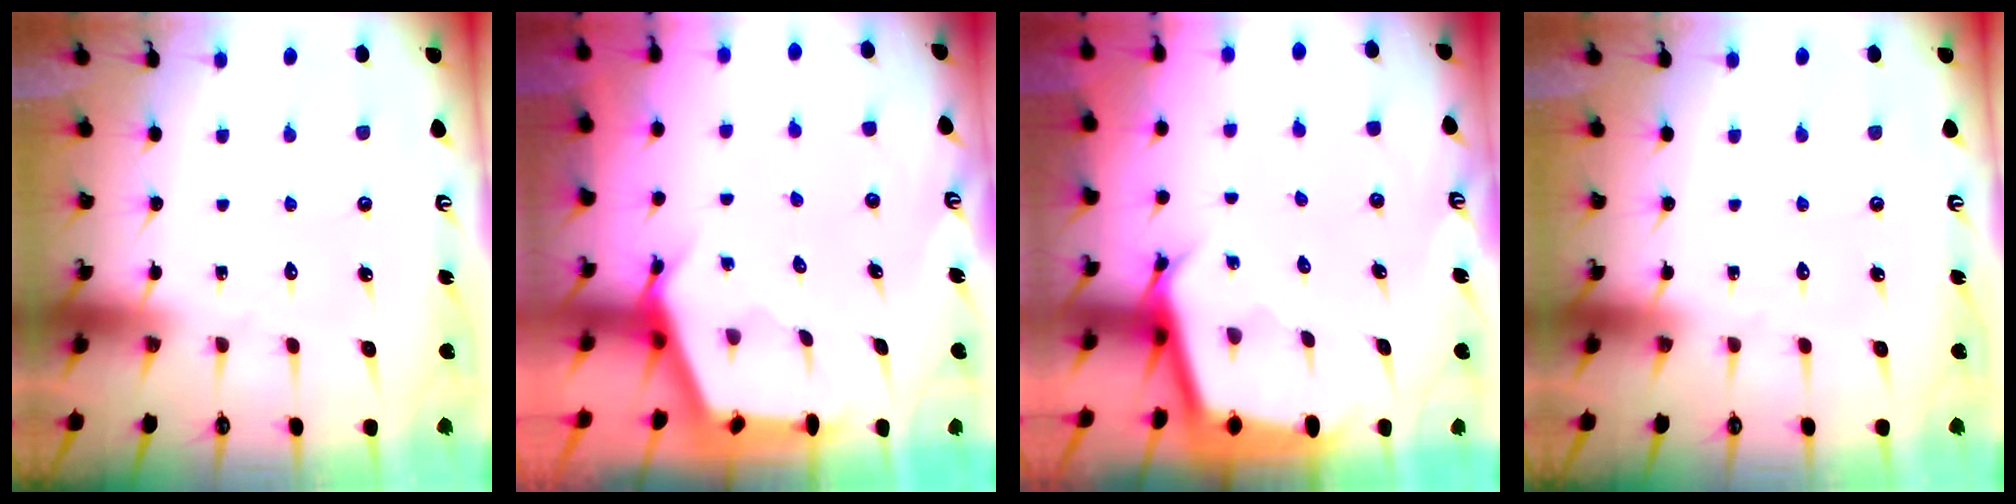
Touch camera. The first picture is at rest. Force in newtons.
{"total": 2.7, "press": 2.7, "slide": 0.3}
{"total": 2.8, "press": 2.8, "slide": 0.0}
{"total": 0.0}